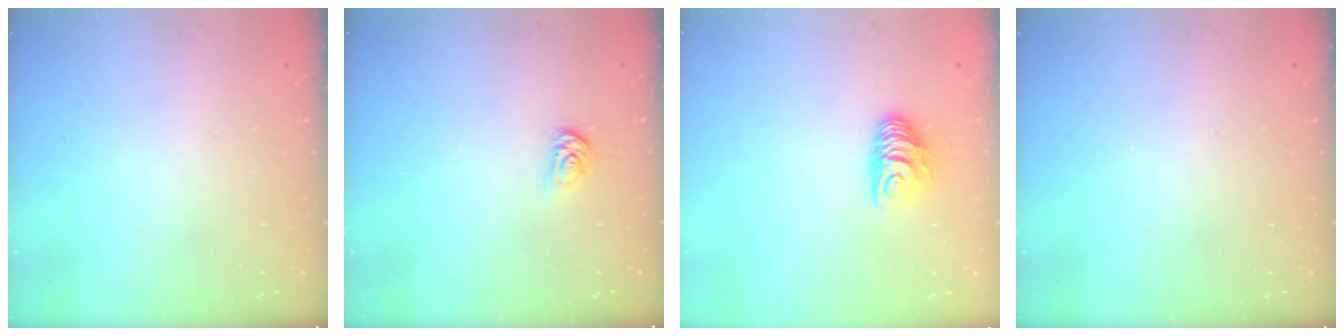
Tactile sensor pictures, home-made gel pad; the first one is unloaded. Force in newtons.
{"total": 3.2, "press": 3.2, "slide": 0.5}
{"total": 7.5, "press": 7.4, "slide": 0.6}
{"total": 0.0}